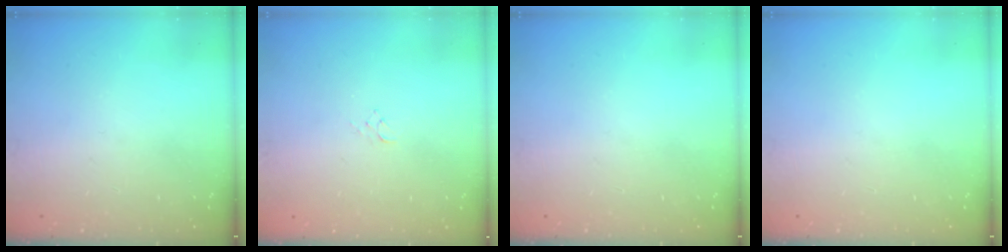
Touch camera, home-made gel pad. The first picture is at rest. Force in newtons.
{"total": 2.9, "press": 2.9, "slide": 0.3}
{"total": 0.0}
{"total": 0.0}